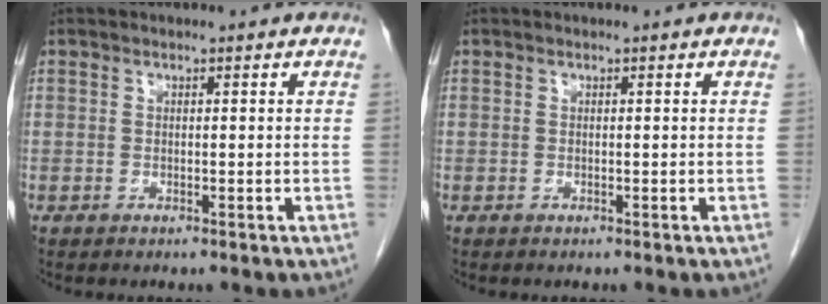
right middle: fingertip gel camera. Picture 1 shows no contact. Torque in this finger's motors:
{"motor_torque": [0.29, -0.12, 0.04, 0.01]}